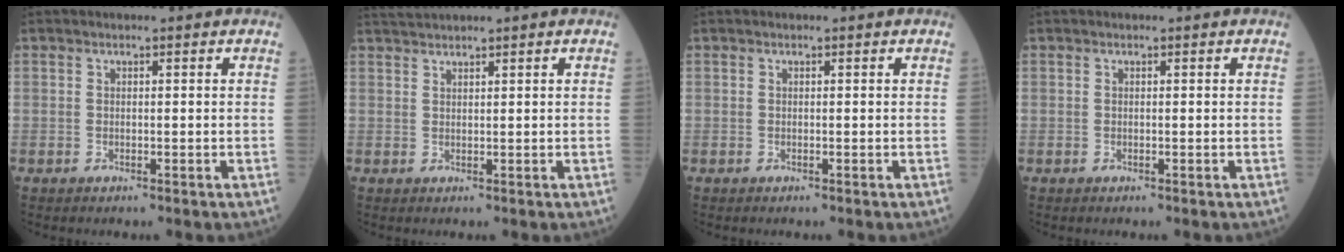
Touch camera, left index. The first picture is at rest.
{"total": 1.9, "force": [1.8, -0.6, 0.3], "torque": [-0.010, 0.016, 0.044]}
{"total": 0.0}
{"total": 0.0}